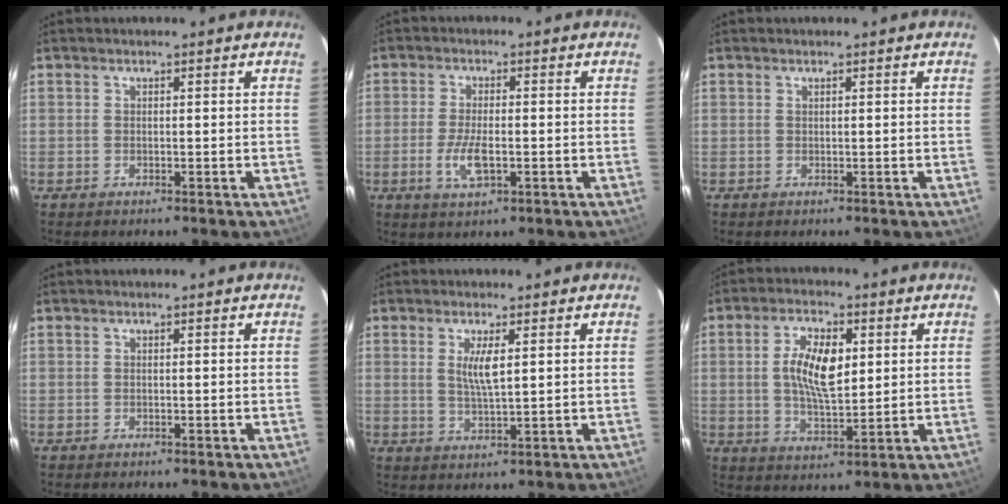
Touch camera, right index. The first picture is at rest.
{"total": 5.8, "force": [-1.7, 2.1, 5.1], "torque": [-0.110, -0.007, -0.033]}
{"total": 0.0}
{"total": 0.0}
{"total": 4.4, "force": [1.3, 0.8, 4.1], "torque": [-0.079, -0.006, 0.024]}
{"total": 9.5, "force": [1.8, 4.3, 8.3], "torque": [-0.155, 0.005, 0.035]}